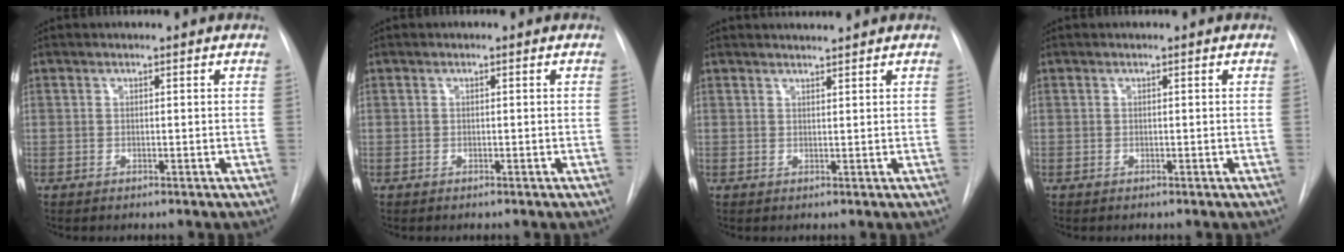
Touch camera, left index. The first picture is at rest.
{"total": 0.0}
{"total": 1.6, "force": [1.5, -0.5, 0.2], "torque": [-0.002, 0.005, 0.029]}
{"total": 0.0}